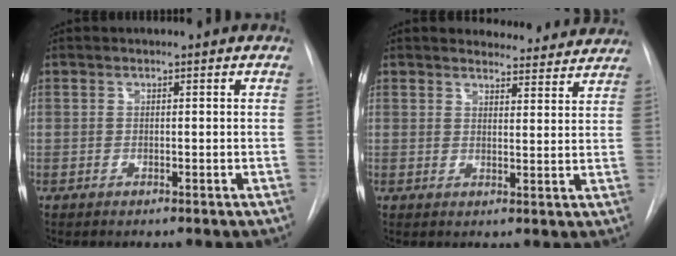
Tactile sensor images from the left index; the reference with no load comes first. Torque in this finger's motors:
{"motor_torque": [0.36, -0.57, 0.03, 0.00]}